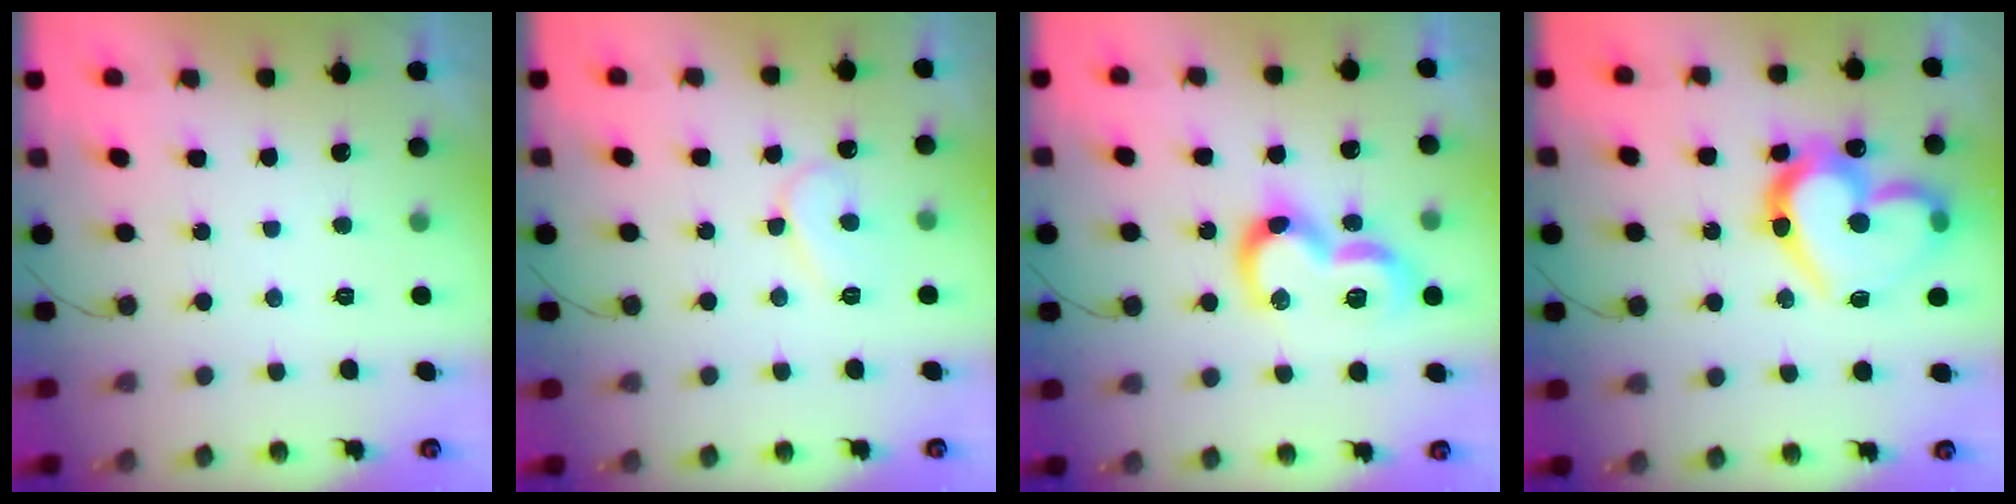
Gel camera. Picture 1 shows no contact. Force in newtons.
{"total": 8.0, "press": 7.9, "slide": 0.7}
{"total": 15.1, "press": 15.1, "slide": 1.0}
{"total": 22.6, "press": 22.5, "slide": 2.7}